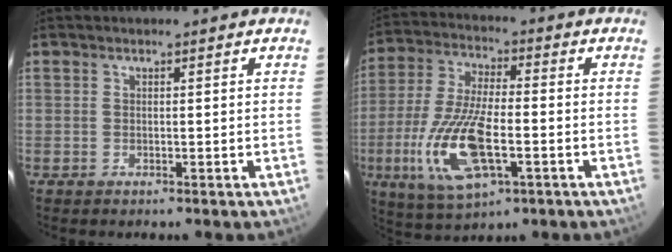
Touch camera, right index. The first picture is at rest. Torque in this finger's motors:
{"motor_torque": [1.88, -0.26, 0.50, 0.16]}